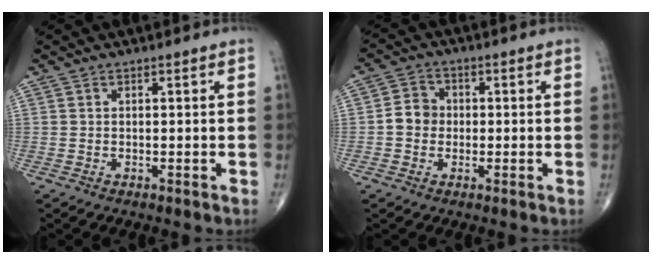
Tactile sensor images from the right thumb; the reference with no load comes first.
{"total": 4.6, "force": [-0.5, 4.1, 2.1], "torque": [-0.022, 0.015, -0.017]}